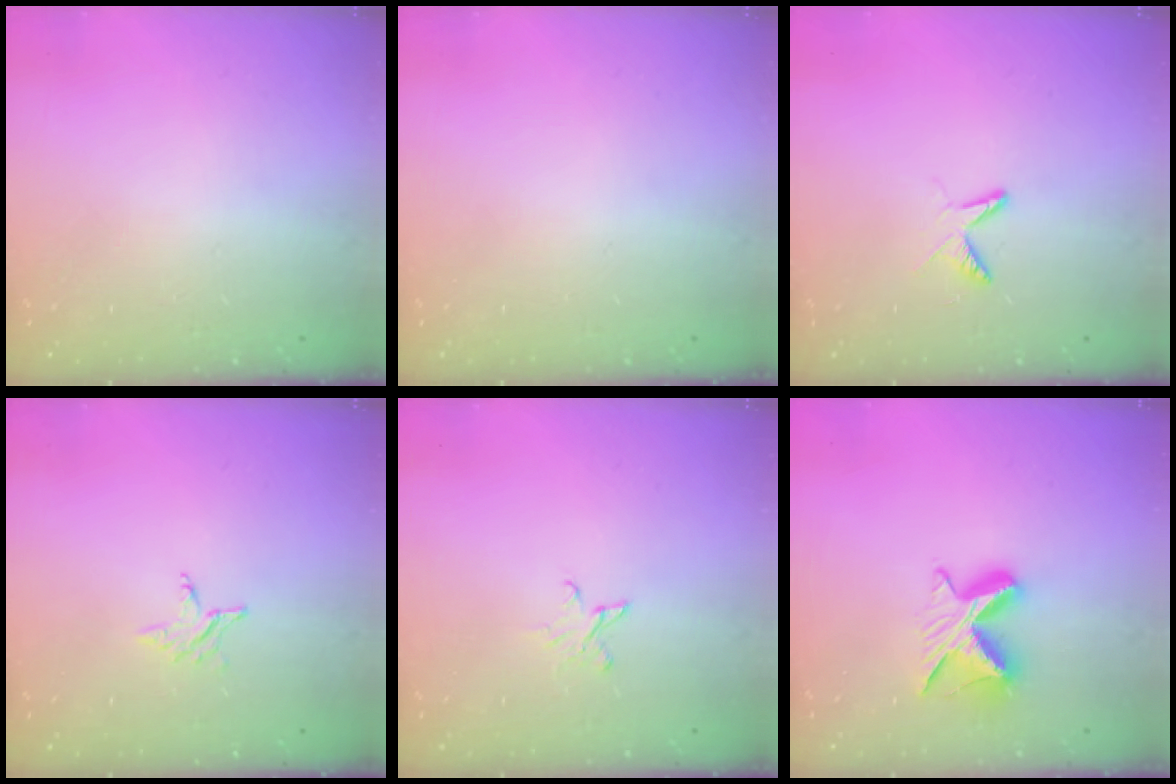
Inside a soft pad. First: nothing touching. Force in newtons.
{"total": 0.0}
{"total": 6.1, "press": 6.1, "slide": 0.8}
{"total": 2.9, "press": 2.9, "slide": 0.3}
{"total": 2.8, "press": 2.8, "slide": 0.3}
{"total": 8.9, "press": 8.8, "slide": 1.0}